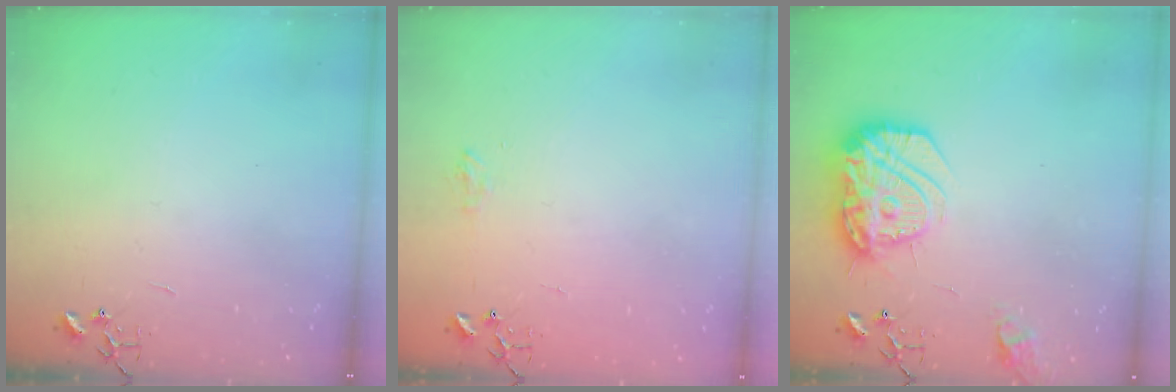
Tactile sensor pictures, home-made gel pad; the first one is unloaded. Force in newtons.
{"total": 5.9, "press": 5.9, "slide": 0.7}
{"total": 18.5, "press": 18.4, "slide": 1.7}